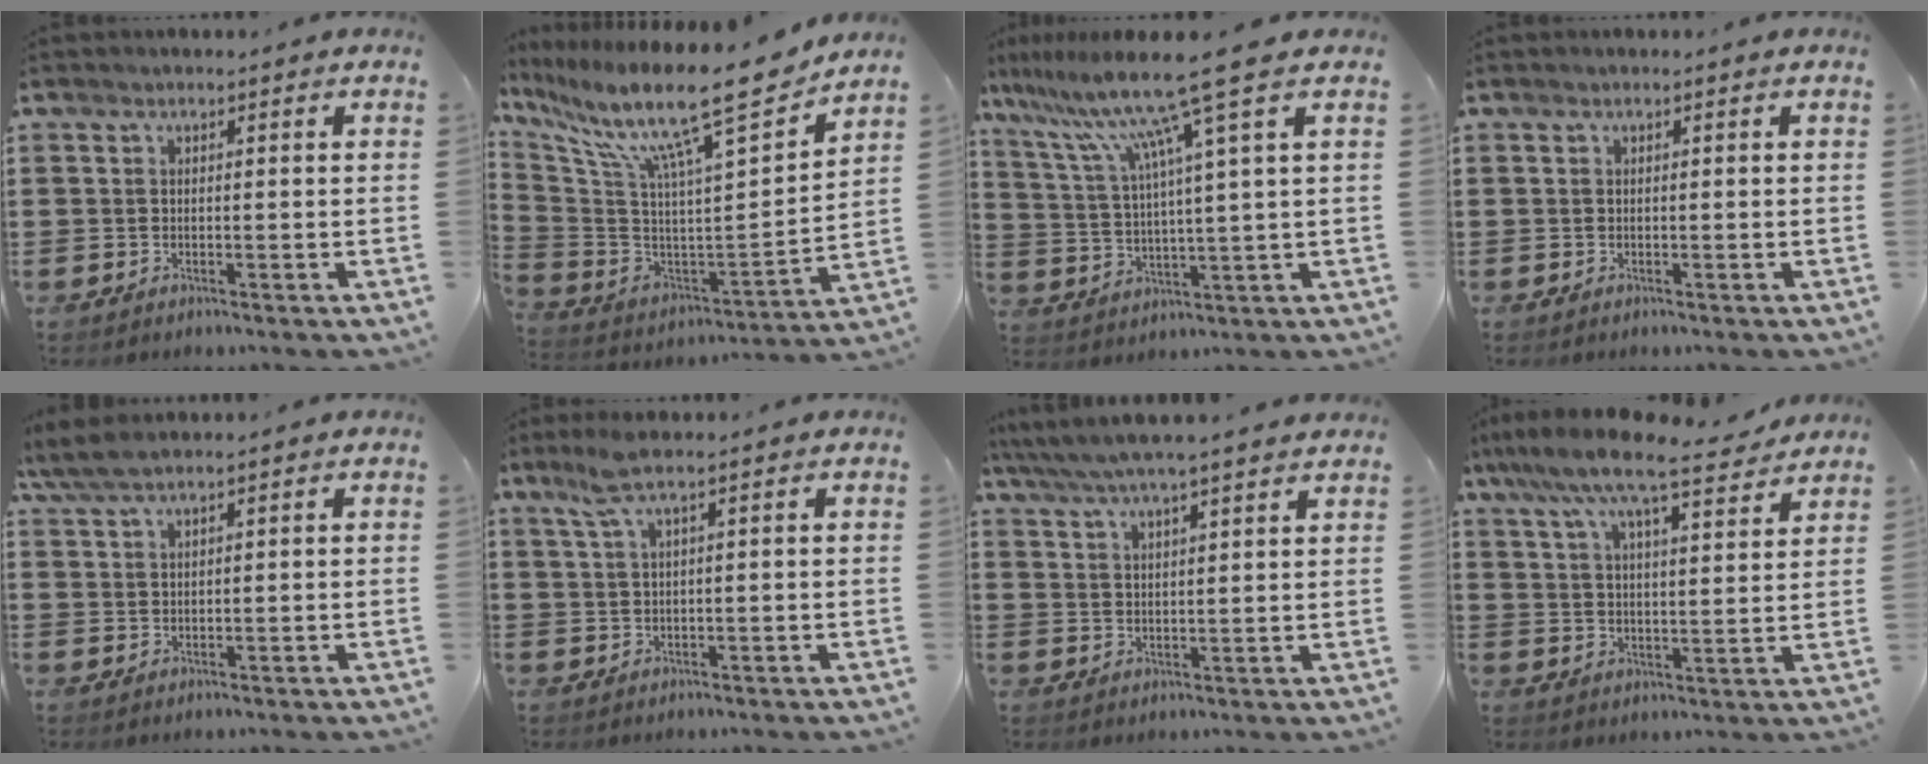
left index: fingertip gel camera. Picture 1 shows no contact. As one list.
[{"total": 15.3, "force": [11.4, 1.1, 10.2], "torque": [-0.211, -0.073, 0.178]}, {"total": 12.4, "force": [8.2, -0.6, 9.4], "torque": [-0.215, -0.034, 0.124]}, {"total": 0.0}, {"total": 3.4, "force": [2.5, 0.5, 2.2], "torque": [-0.048, 0.003, 0.048]}, {"total": 3.3, "force": [1.7, 0.3, 2.8], "torque": [-0.065, -0.003, 0.027]}, {"total": 4.7, "force": [4.0, 0.0, 2.4], "torque": [-0.059, -0.015, 0.070]}, {"total": 9.1, "force": [7.6, 1.3, 4.9], "torque": [-0.122, -0.030, 0.131]}]